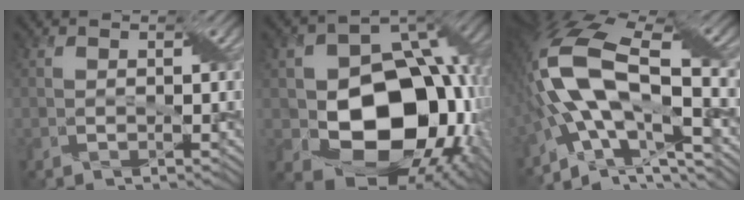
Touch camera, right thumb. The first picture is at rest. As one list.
[{"total": 16.5, "force": [-2.2, 12.6, 10.4], "torque": [-0.139, -0.038, -0.021]}, {"total": 17.5, "force": [-3.2, 7.6, 15.4], "torque": [-0.324, 0.009, -0.074]}]